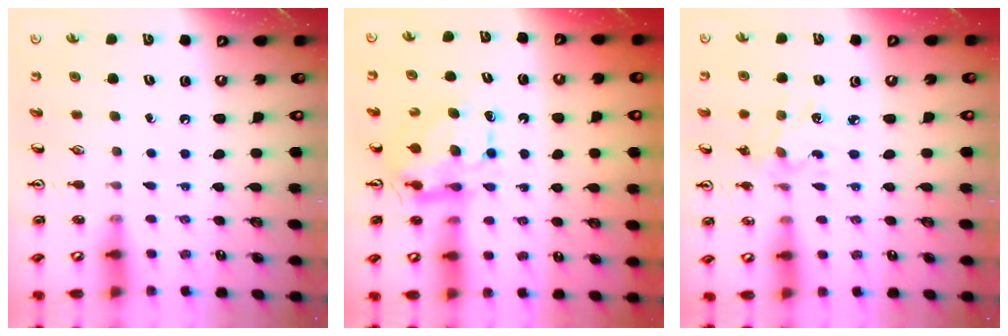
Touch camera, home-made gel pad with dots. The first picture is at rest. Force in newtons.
{"total": 7.6, "press": 7.6, "slide": 0.5}
{"total": 3.0, "press": 2.8, "slide": 1.0}